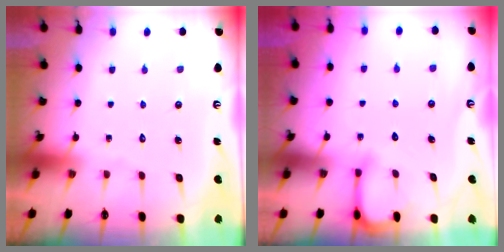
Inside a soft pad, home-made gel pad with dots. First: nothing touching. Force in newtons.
{"total": 5.5, "press": 5.5, "slide": 0.4}